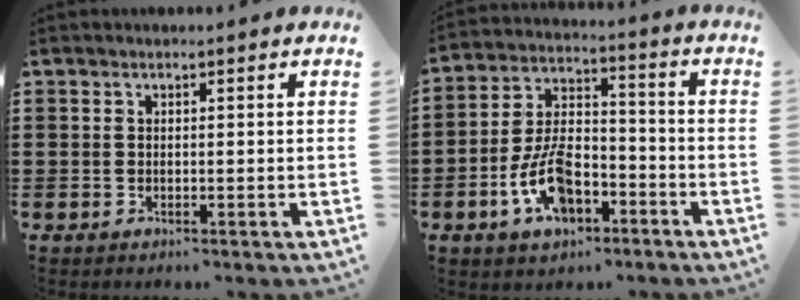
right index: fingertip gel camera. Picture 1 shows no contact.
{"total": 9.5, "force": [-4.5, 5.0, 6.8], "torque": [-0.151, 0.007, -0.082]}